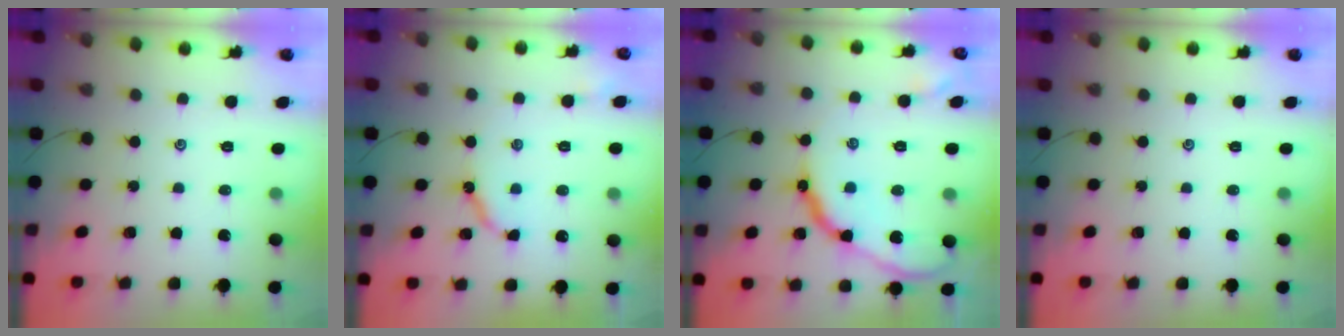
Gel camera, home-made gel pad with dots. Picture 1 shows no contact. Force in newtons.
{"total": 6.7, "press": 6.7, "slide": 0.5}
{"total": 14.2, "press": 14.2, "slide": 0.9}
{"total": 0.0}